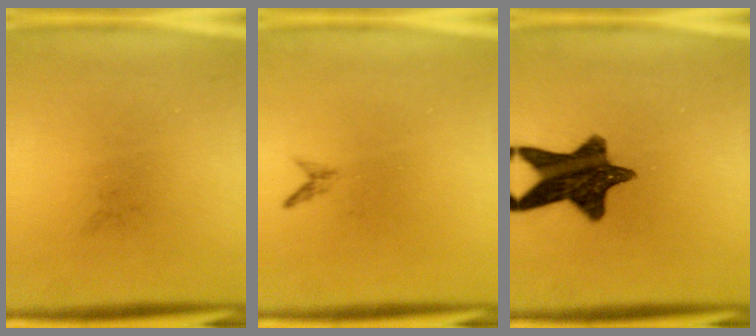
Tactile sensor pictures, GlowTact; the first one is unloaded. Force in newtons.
{"total": 0.7}
{"total": 12.9}